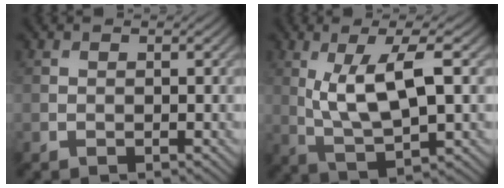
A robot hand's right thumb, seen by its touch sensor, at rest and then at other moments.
{"total": 9.2, "force": [1.7, 2.8, 8.6], "torque": [-0.167, 0.008, 0.034]}